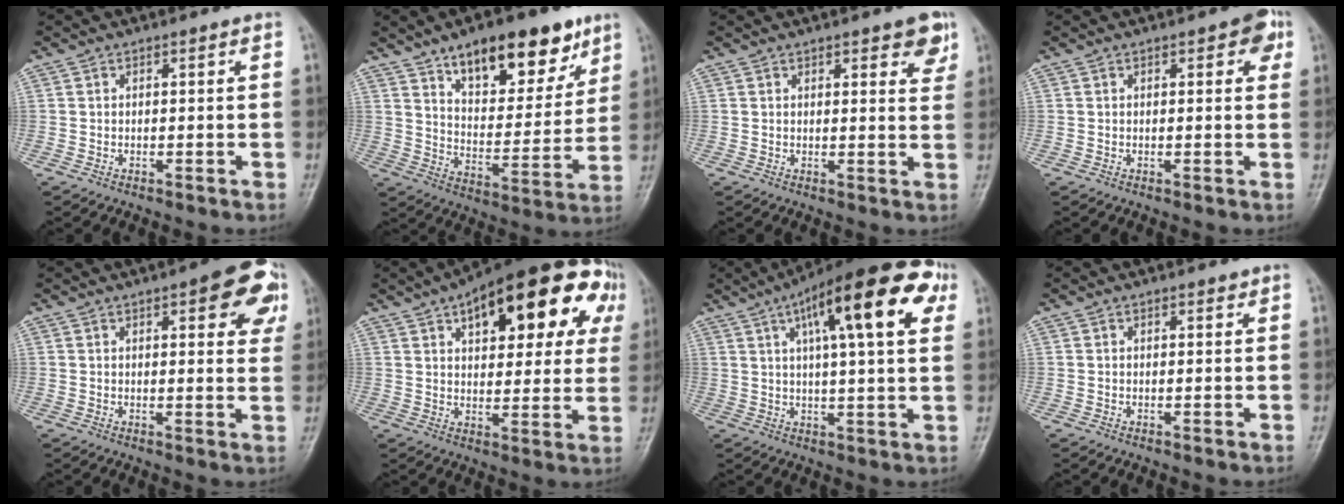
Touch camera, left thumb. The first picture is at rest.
{"total": 19.5, "force": [12.0, 8.7, 12.7], "torque": [-0.135, -0.055, 0.191]}
{"total": 6.0, "force": [3.4, 2.2, 4.4], "torque": [-0.032, -0.015, 0.038]}
{"total": 4.0, "force": [1.7, 1.8, 3.2], "torque": [-0.020, 0.000, 0.011]}
{"total": 11.2, "force": [5.0, 4.1, 9.1], "torque": [-0.068, -0.010, 0.051]}
{"total": 24.9, "force": [10.2, 11.6, 19.5], "torque": [-0.236, 0.016, 0.137]}
{"total": 20.8, "force": [8.4, 5.8, 18.0], "torque": [-0.250, 0.014, 0.118]}
{"total": 1.0, "force": [0.7, 0.4, 0.6], "torque": [-0.005, -0.002, 0.008]}